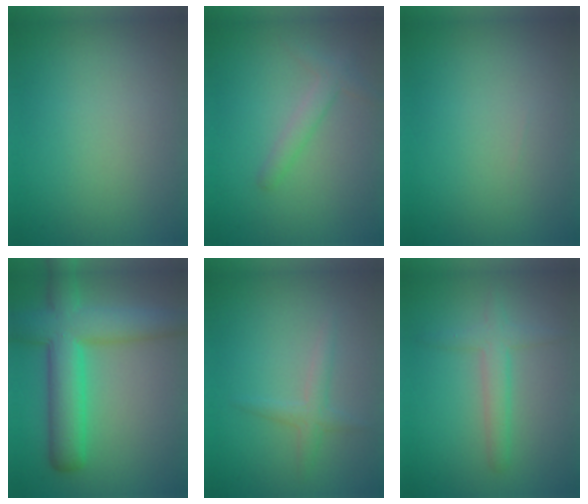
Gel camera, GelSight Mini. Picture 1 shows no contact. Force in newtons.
{"total": 1.8, "press": 1.8, "slide": 0.1}
{"total": 0.0}
{"total": 8.1, "press": 8.1, "slide": 0.3}
{"total": 1.5, "press": 1.5, "slide": 0.0}
{"total": 2.4, "press": 2.4, "slide": 0.1}